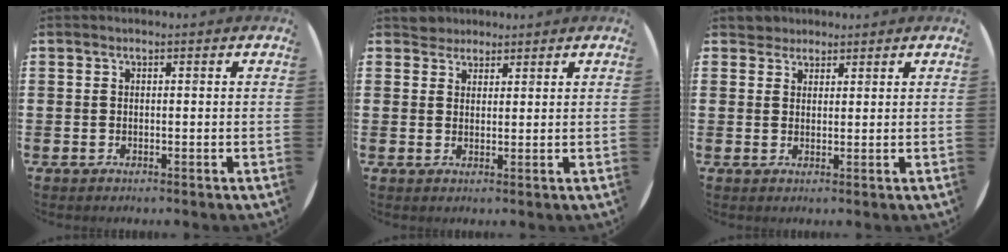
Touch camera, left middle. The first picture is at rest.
{"total": 2.3, "force": [2.1, 0.9, -0.2], "torque": [0.007, 0.002, 0.041]}
{"total": 2.1, "force": [1.9, 0.8, -0.2], "torque": [0.000, 0.006, 0.038]}